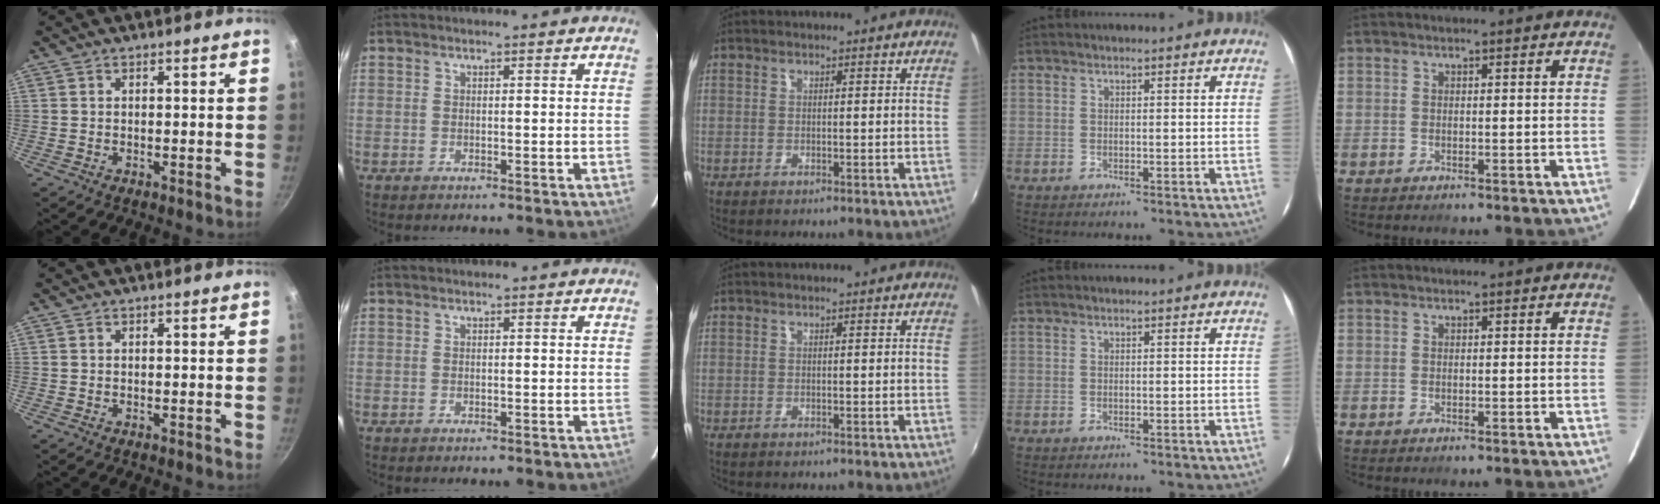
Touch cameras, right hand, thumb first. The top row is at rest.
{}